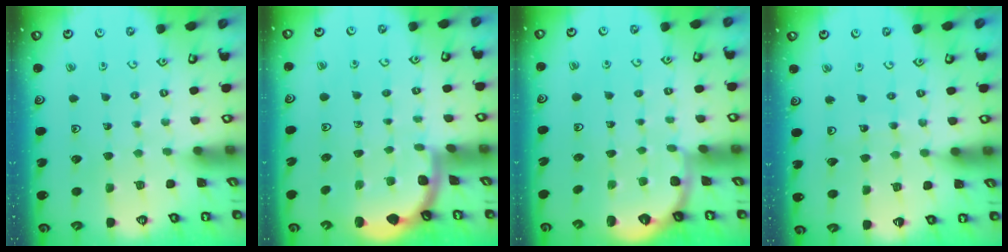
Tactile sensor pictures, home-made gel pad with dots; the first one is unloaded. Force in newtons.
{"total": 1.7, "press": 1.7, "slide": 0.1}
{"total": 1.8, "press": 1.7, "slide": 0.1}
{"total": 6.1, "press": 6.0, "slide": 0.7}